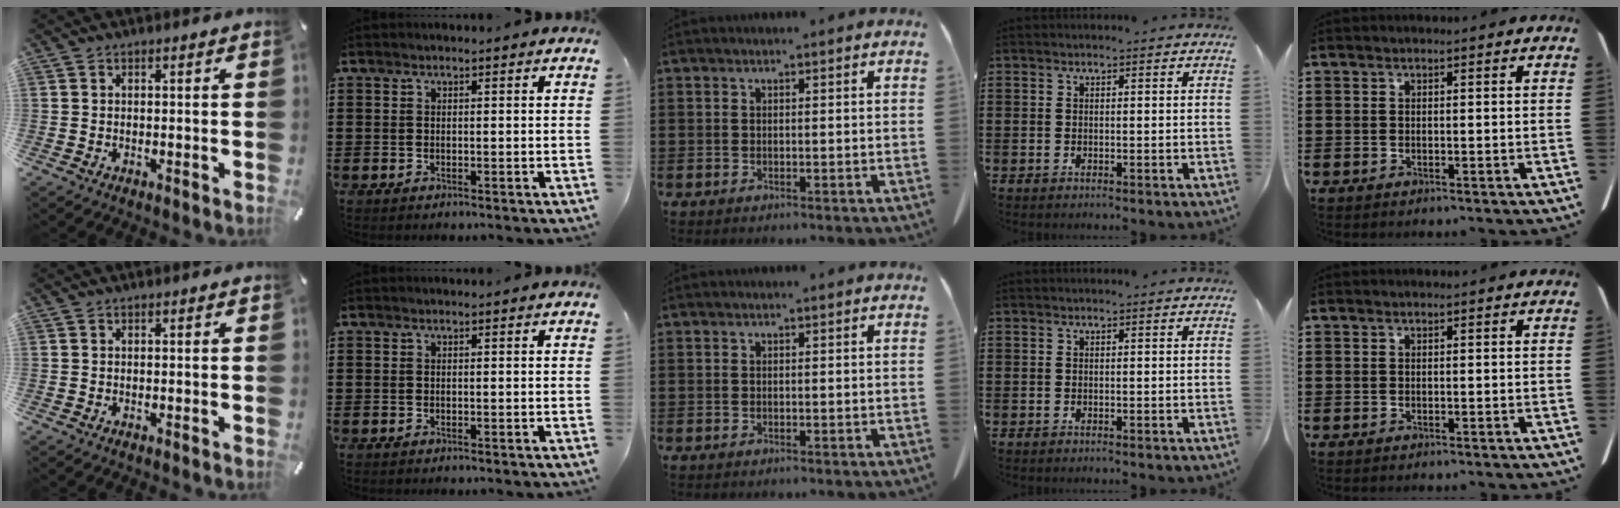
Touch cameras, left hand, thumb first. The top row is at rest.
{}